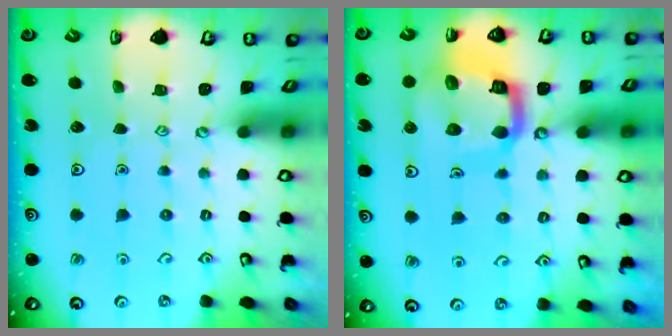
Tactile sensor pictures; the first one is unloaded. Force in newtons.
{"total": 13.2, "press": 13.1, "slide": 1.5}